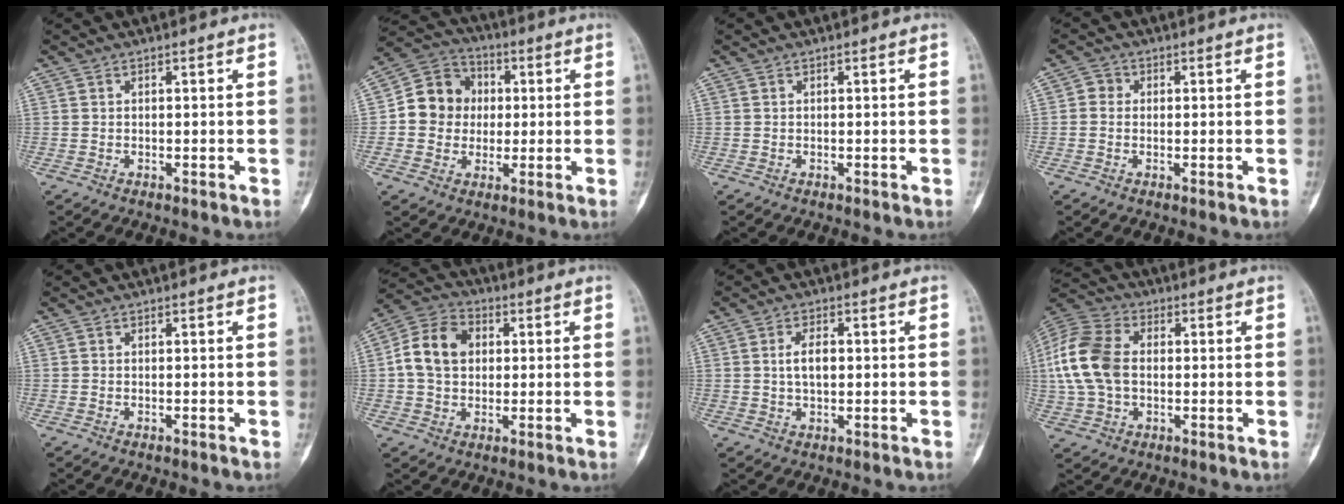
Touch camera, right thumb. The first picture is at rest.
{"total": 11.1, "force": [0.4, 10.1, 4.5], "torque": [-0.040, 0.023, -0.003]}
{"total": 0.0}
{"total": 2.4, "force": [0.1, 2.2, 0.9], "torque": [-0.003, 0.006, -0.004]}
{"total": 0.0}
{"total": 10.6, "force": [1.2, 8.2, 6.6], "torque": [-0.102, 0.021, 0.013]}
{"total": 4.3, "force": [0.3, 2.4, 3.6], "torque": [-0.065, 0.004, 0.006]}
{"total": 14.4, "force": [0.5, 9.8, 10.6], "torque": [-0.218, 0.022, 0.005]}